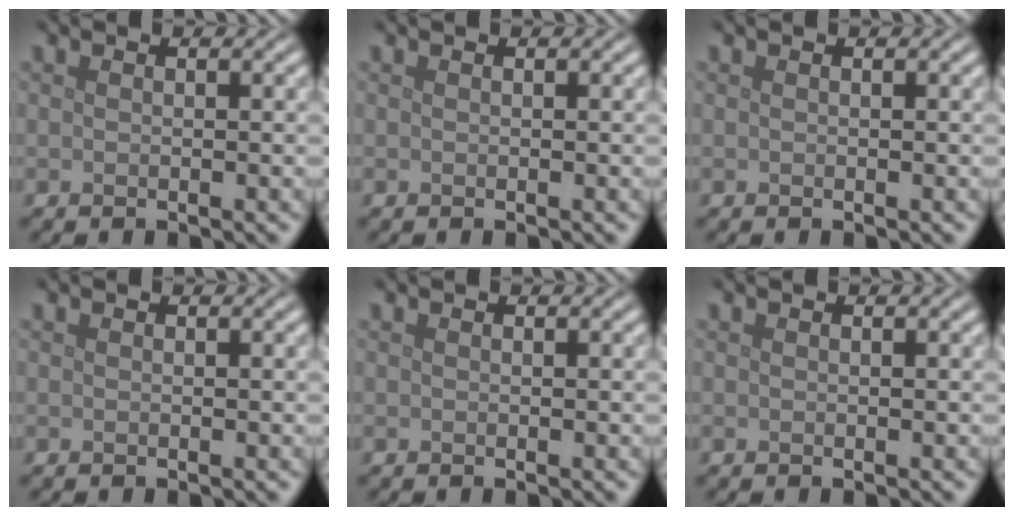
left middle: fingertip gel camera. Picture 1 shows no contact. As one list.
[{"total": 0.0}, {"total": 0.0}, {"total": 0.0}, {"total": 0.0}, {"total": 0.0}]